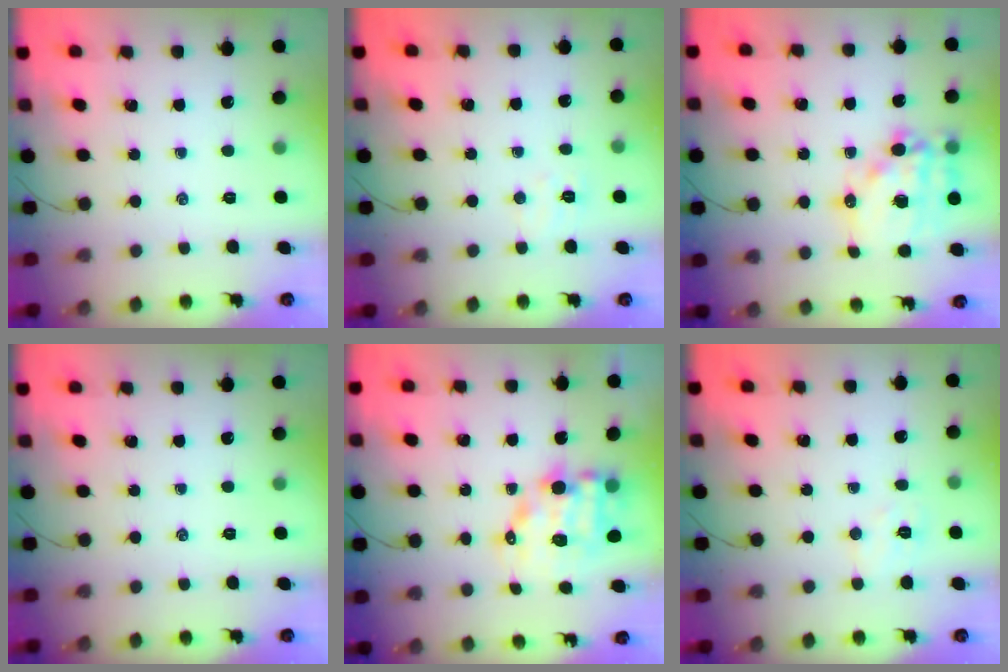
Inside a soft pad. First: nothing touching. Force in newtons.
{"total": 5.0, "press": 4.8, "slide": 1.1}
{"total": 16.2, "press": 15.7, "slide": 4.0}
{"total": 0.0}
{"total": 11.0, "press": 10.6, "slide": 3.0}
{"total": 4.8, "press": 4.7, "slide": 1.0}